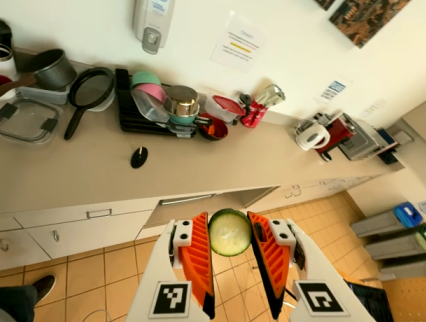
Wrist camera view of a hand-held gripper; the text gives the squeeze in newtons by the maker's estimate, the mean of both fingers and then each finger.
{"total": 7.9, "left": 7.6, "right": 8.1}